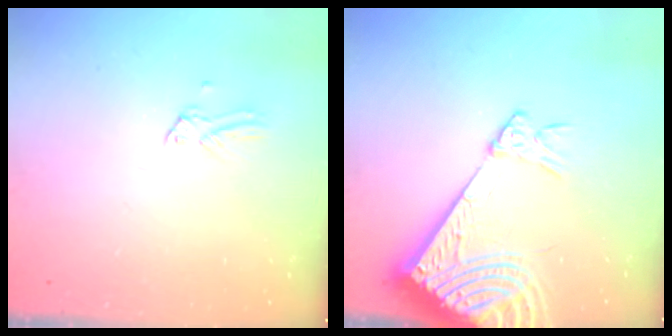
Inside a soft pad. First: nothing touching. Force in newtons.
{"total": 17.2, "press": 17.0, "slide": 2.7}